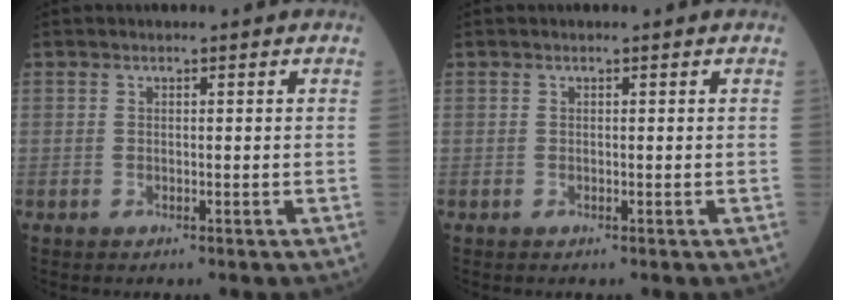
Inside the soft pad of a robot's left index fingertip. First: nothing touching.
{"total": 0.0}